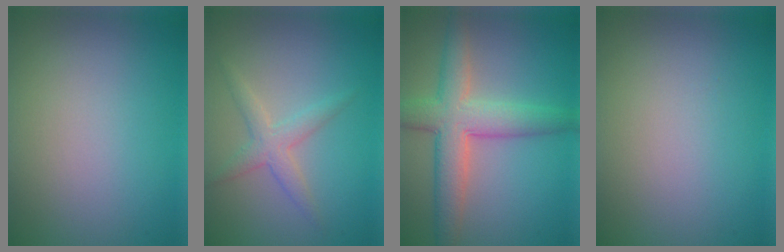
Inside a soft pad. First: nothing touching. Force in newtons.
{"total": 2.3, "press": 2.3, "slide": 0.1}
{"total": 6.2, "press": 6.2, "slide": 0.2}
{"total": 0.0}